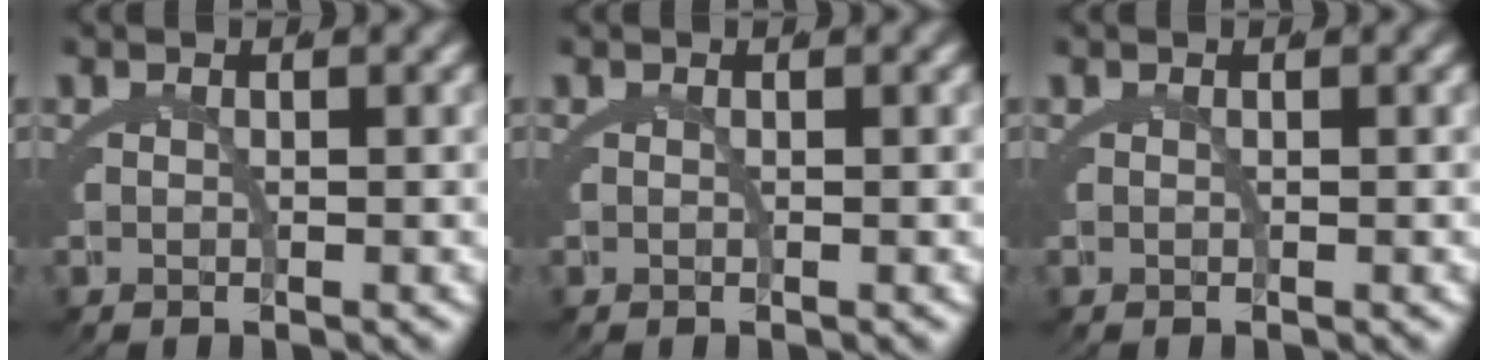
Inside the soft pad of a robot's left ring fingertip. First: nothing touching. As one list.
[{"total": 0.0}, {"total": 0.0}]